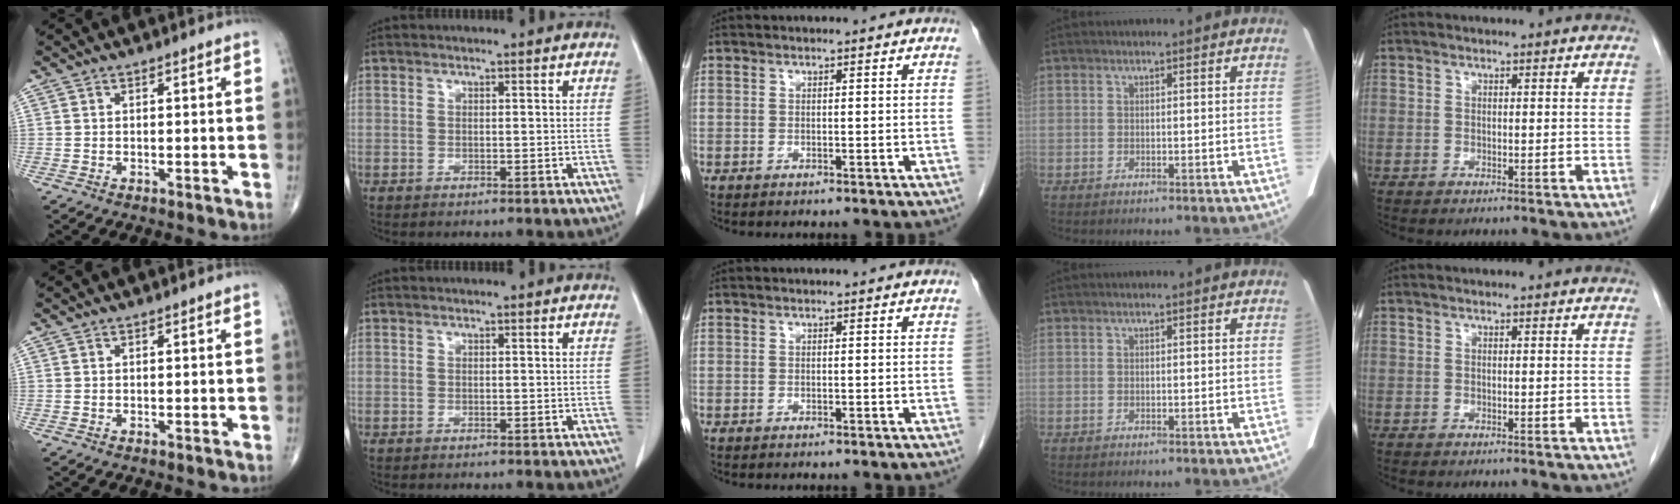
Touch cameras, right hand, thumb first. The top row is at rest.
{}